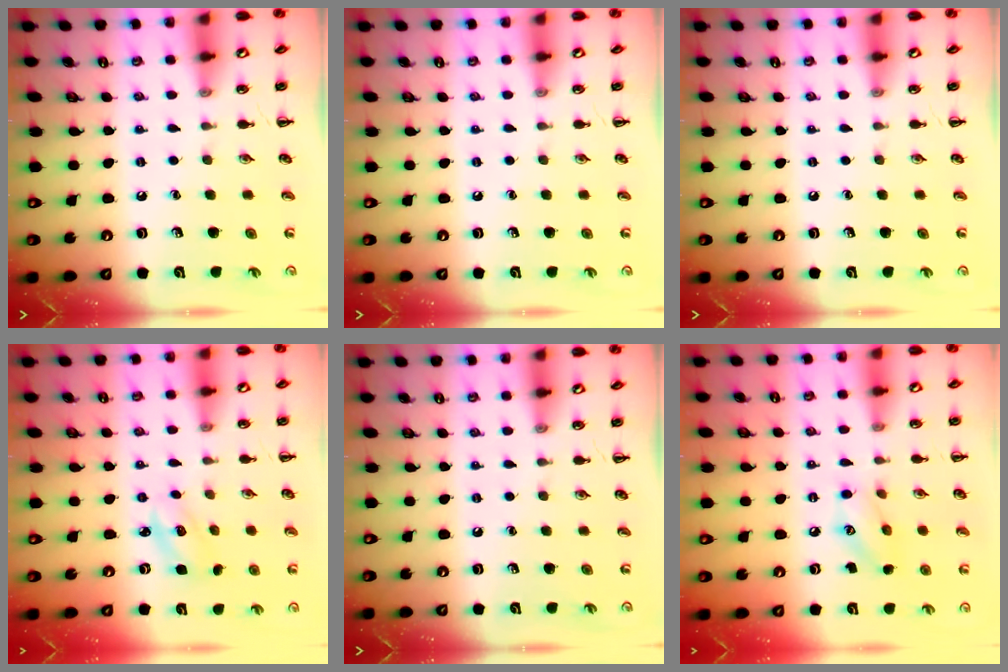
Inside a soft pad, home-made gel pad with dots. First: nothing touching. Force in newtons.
{"total": 0.0}
{"total": 0.0}
{"total": 2.6, "press": 2.5, "slide": 0.6}
{"total": 0.0}
{"total": 8.2, "press": 8.2, "slide": 0.7}